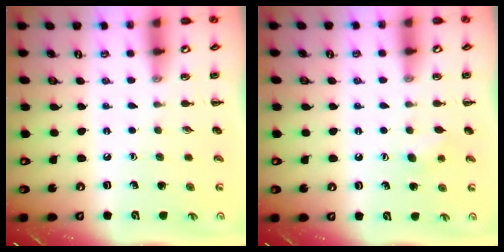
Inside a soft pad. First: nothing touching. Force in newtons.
{"total": 3.0, "press": 2.9, "slide": 0.8}